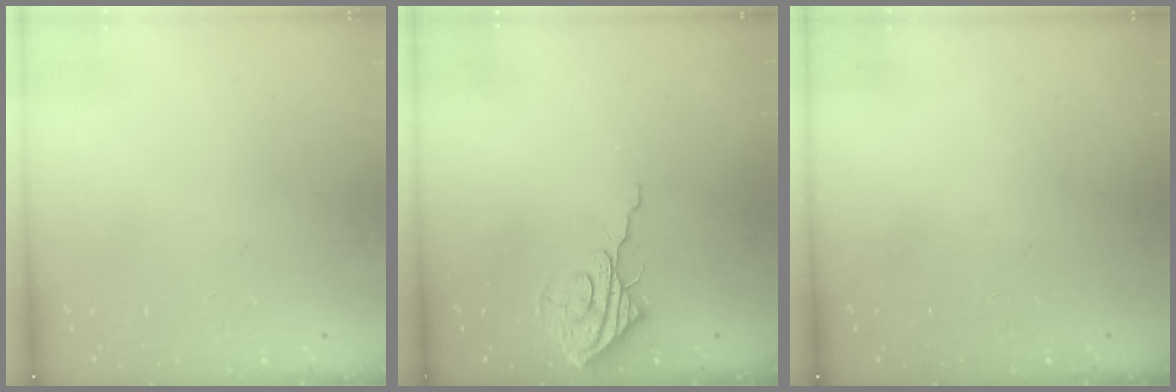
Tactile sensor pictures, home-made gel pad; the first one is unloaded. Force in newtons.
{"total": 9.1, "press": 9.1, "slide": 0.7}
{"total": 0.0}